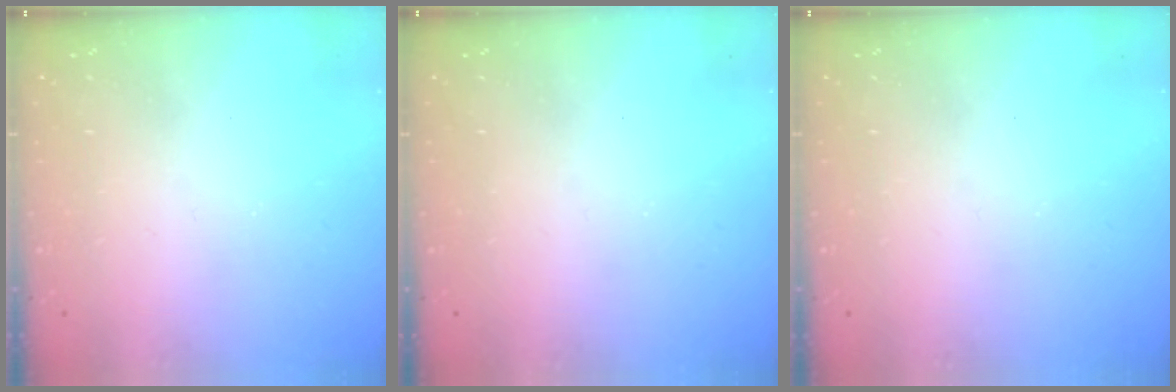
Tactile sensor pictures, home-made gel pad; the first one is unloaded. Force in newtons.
{"total": 0.0}
{"total": 0.0}